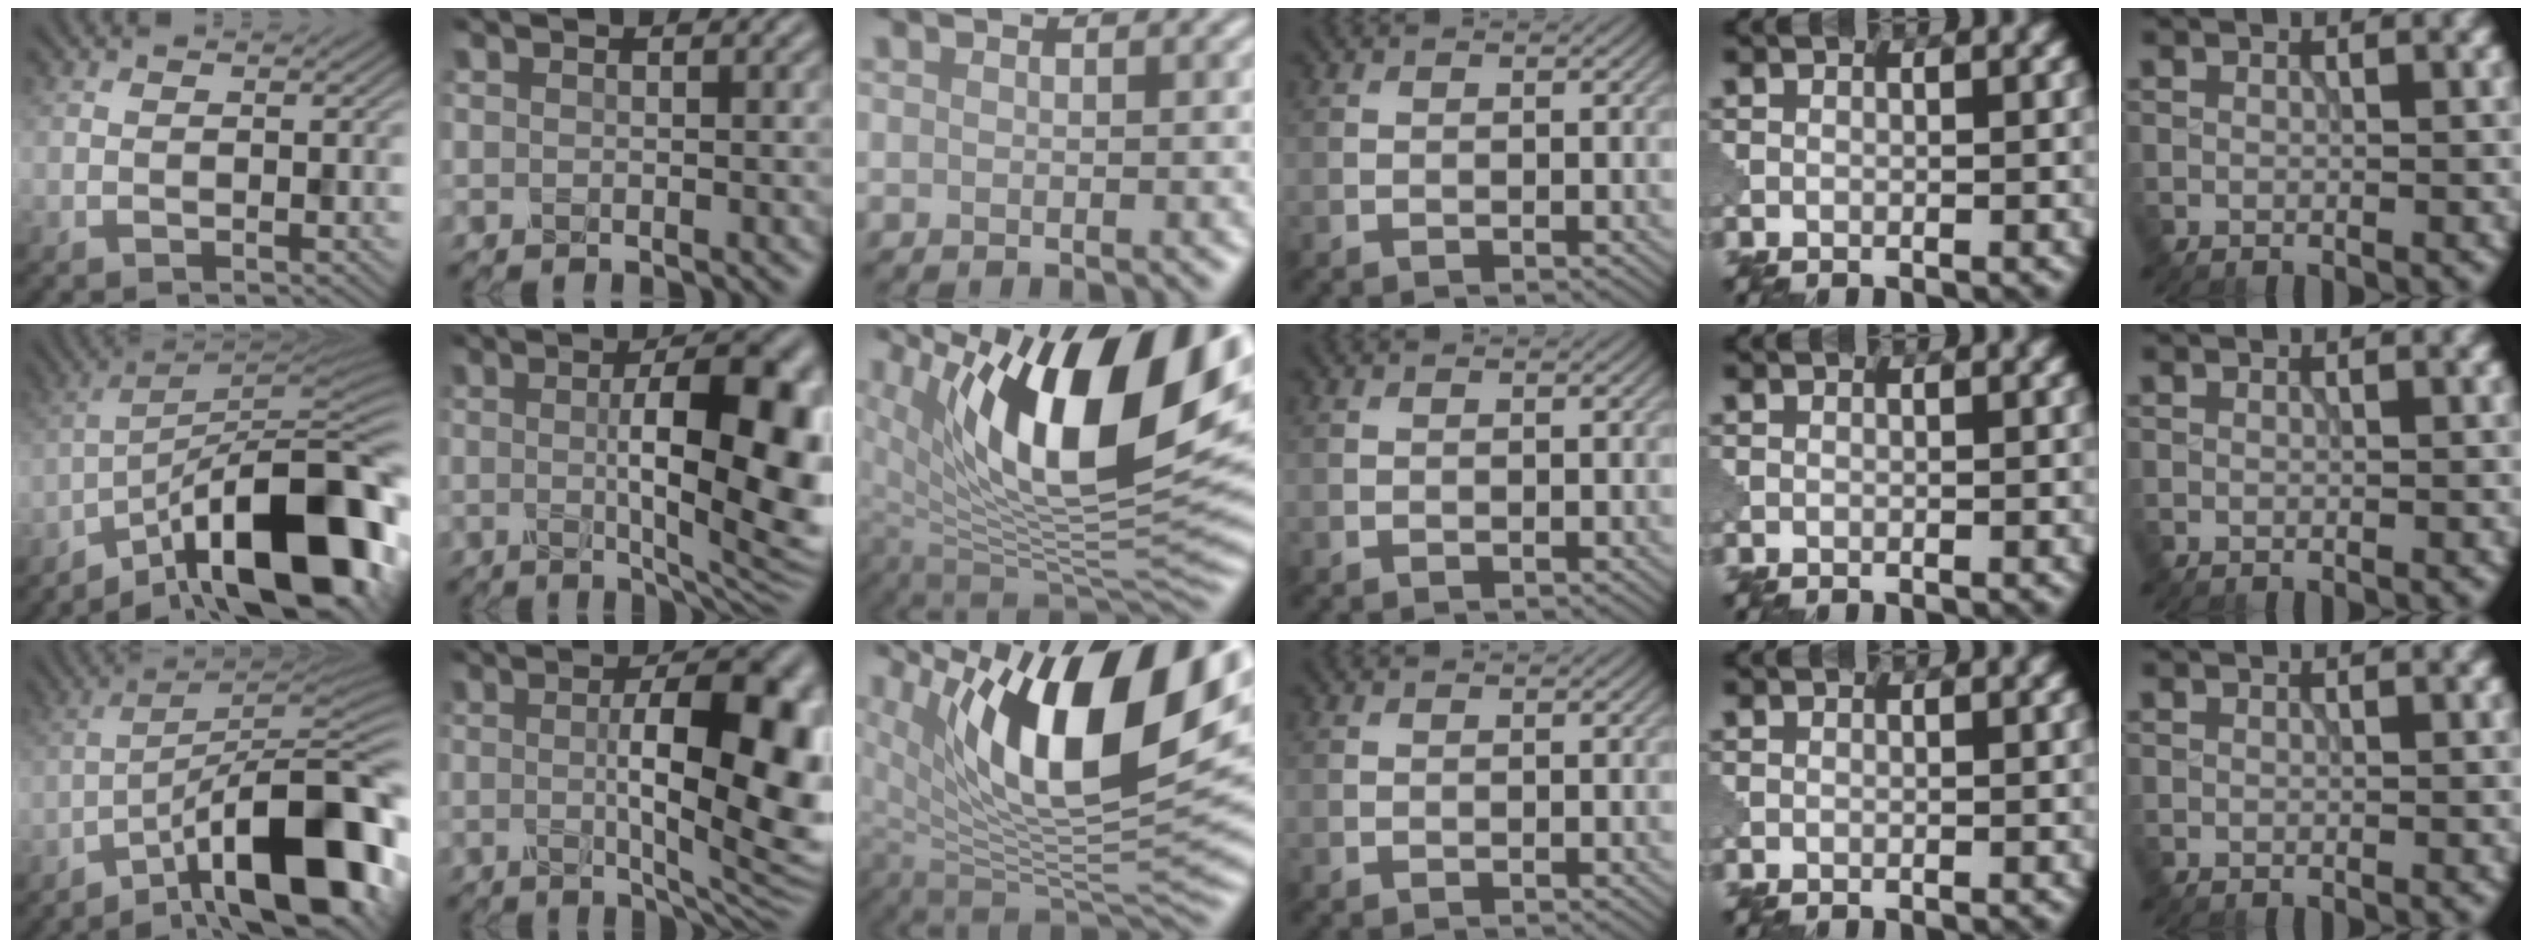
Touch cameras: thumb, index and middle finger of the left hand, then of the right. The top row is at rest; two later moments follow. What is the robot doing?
{"motion": "shake", "object": "medicine bottle"}